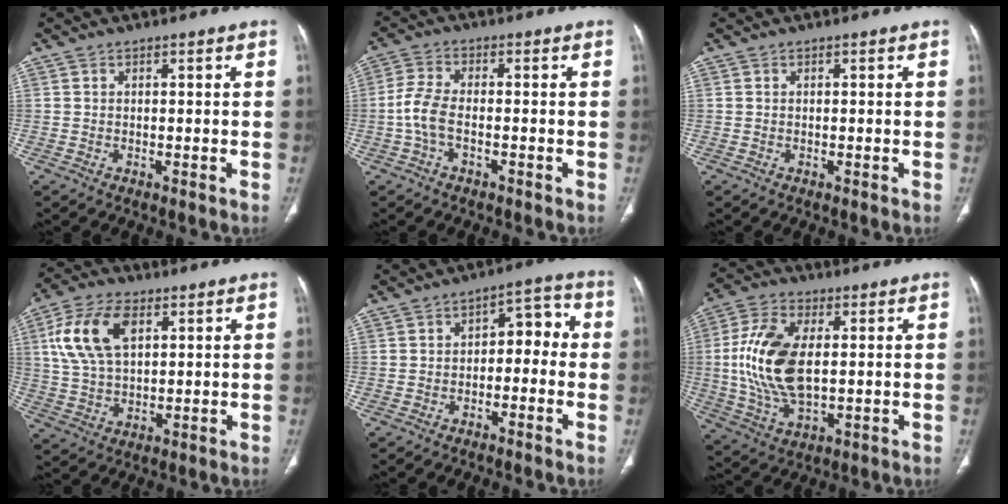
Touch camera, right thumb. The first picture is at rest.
{"total": 5.4, "force": [-1.4, 2.7, 4.5], "torque": [-0.109, 0.017, -0.032]}
{"total": 0.0}
{"total": 12.8, "force": [4.3, 7.2, 9.7], "torque": [-0.189, 0.001, 0.085]}
{"total": 6.8, "force": [-1.3, 4.3, 5.1], "torque": [-0.039, 0.045, -0.028]}
{"total": 15.5, "force": [1.2, 8.3, 13.1], "torque": [-0.273, -0.003, 0.026]}